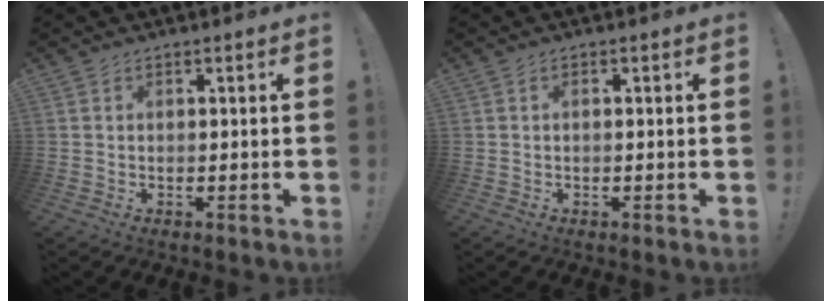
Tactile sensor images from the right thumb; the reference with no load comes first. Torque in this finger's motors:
{"motor_torque": [0.15, 0.11, -0.03, -0.04, -0.07]}